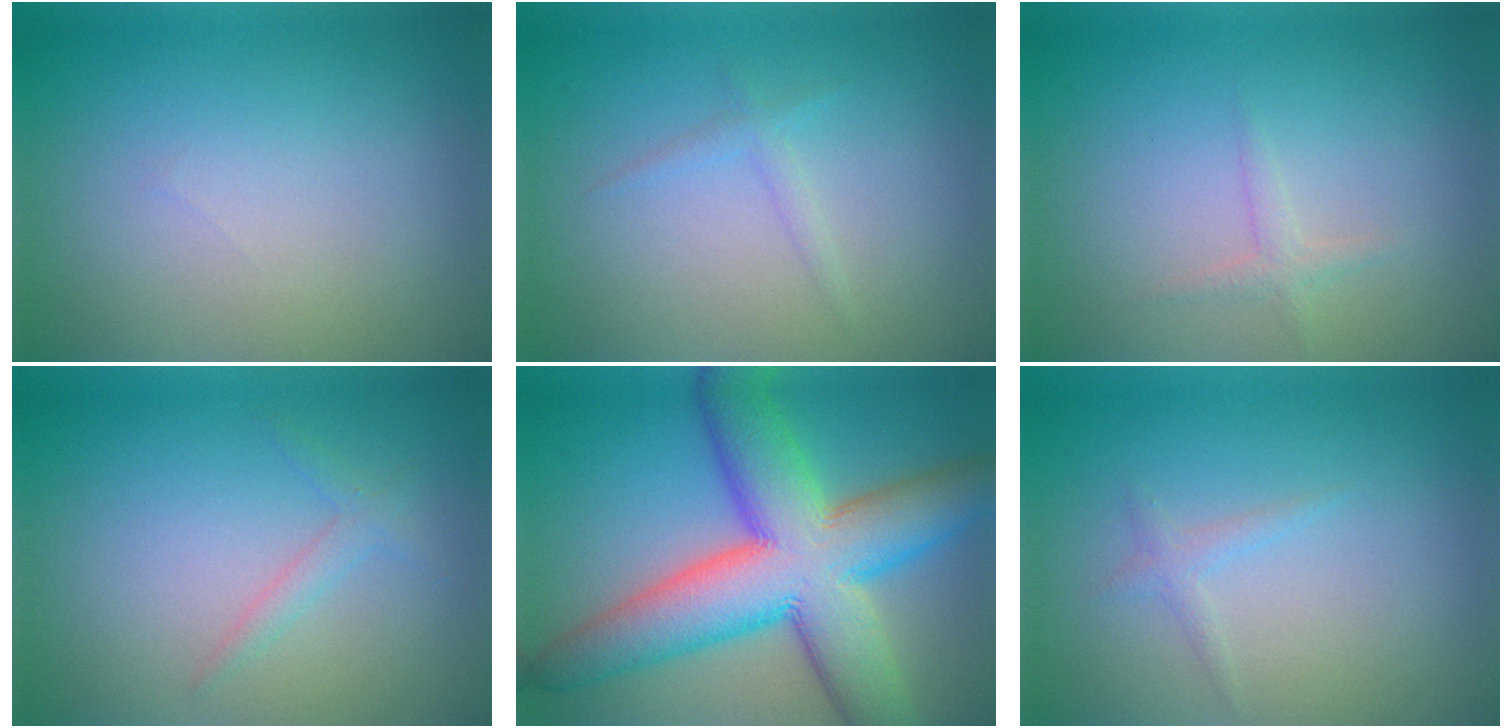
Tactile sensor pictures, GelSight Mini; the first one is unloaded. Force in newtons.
{"total": 1.1, "press": 1.1, "slide": 0.1}
{"total": 1.1, "press": 1.1, "slide": 0.1}
{"total": 1.3, "press": 1.3, "slide": 0.1}
{"total": 13.5, "press": 13.5, "slide": 0.3}
{"total": 1.0, "press": 1.0, "slide": 0.1}